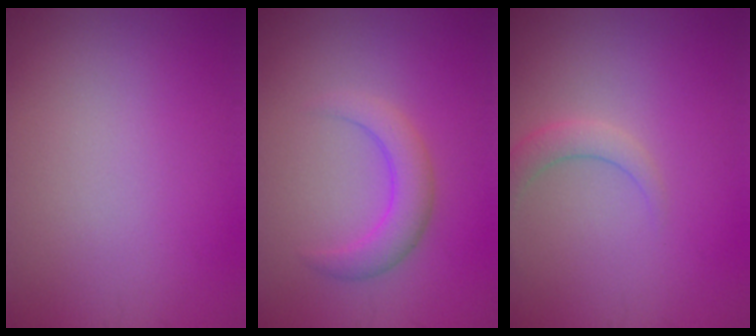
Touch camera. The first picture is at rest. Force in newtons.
{"total": 2.9, "press": 2.9, "slide": 0.2}
{"total": 1.8, "press": 1.8, "slide": 0.1}